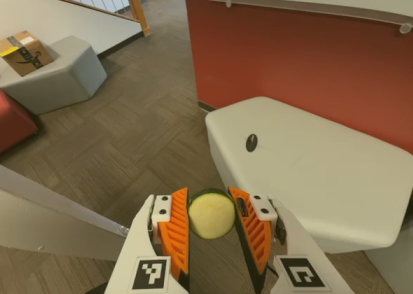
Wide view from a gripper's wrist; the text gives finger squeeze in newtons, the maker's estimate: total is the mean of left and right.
{"total": 13.7, "left": 14.2, "right": 13.3}